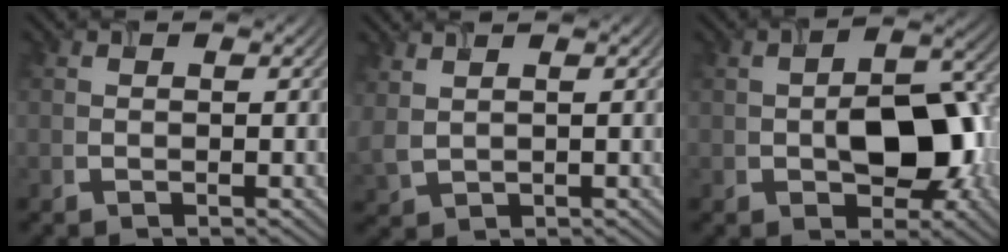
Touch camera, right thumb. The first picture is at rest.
{"total": 2.6, "force": [1.6, 0.7, 1.8], "torque": [-0.056, 0.009, 0.037]}
{"total": 9.8, "force": [-1.6, 5.7, 7.9], "torque": [-0.117, -0.002, -0.021]}